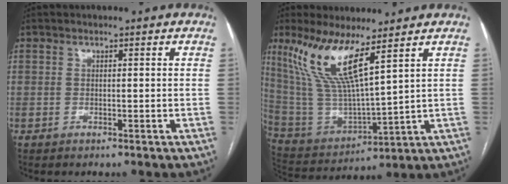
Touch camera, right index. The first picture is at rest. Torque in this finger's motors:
{"motor_torque": [1.27, 0.87, 0.45, 0.21]}